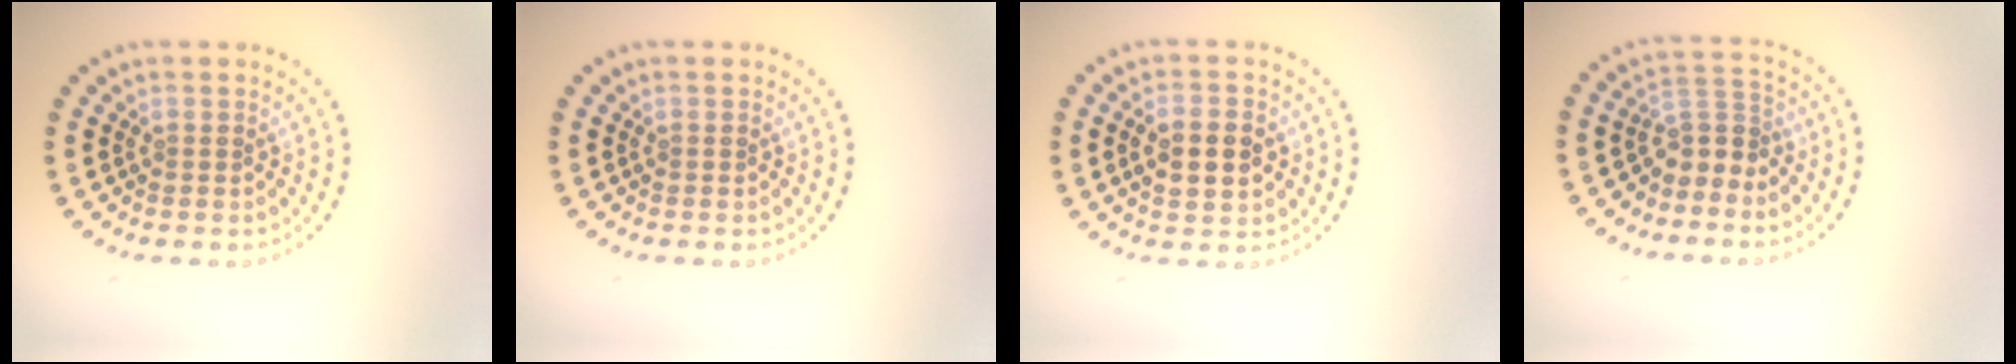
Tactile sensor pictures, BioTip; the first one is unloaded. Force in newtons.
{"total": 0.0}
{"total": 4.7, "press": 4.7, "slide": 0.3}
{"total": 2.8, "press": 2.0, "slide": 1.9}